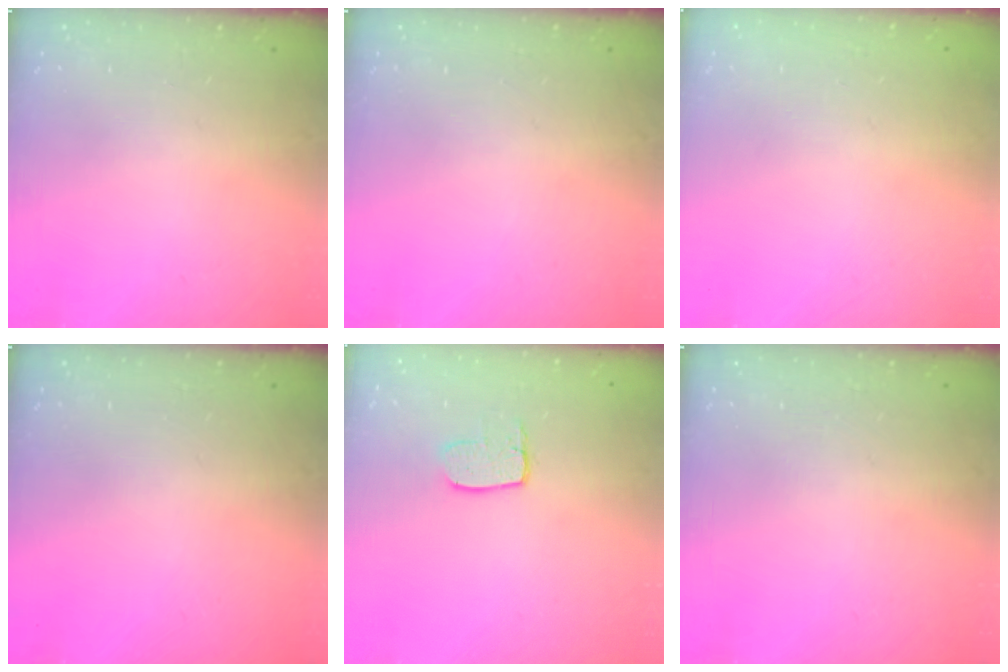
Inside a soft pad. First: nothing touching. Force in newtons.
{"total": 0.0}
{"total": 0.0}
{"total": 0.0}
{"total": 6.8, "press": 6.8, "slide": 0.4}
{"total": 0.0}